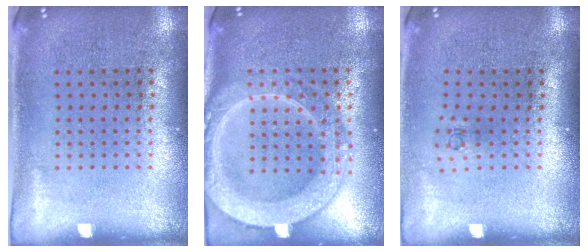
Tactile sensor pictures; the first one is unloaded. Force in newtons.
{"total": 3.8, "press": 3.8, "slide": 0.4}
{"total": 0.7, "press": 0.3, "slide": 0.6}